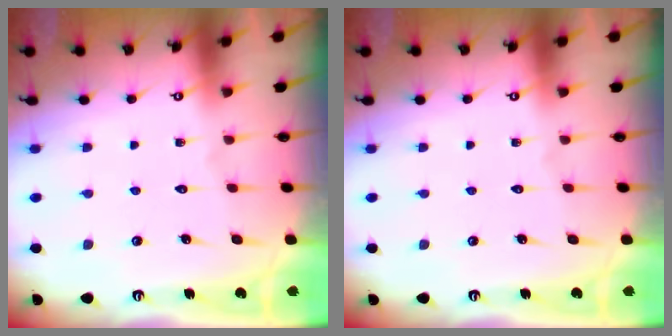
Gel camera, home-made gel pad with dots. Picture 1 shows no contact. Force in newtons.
{"total": 0.0}